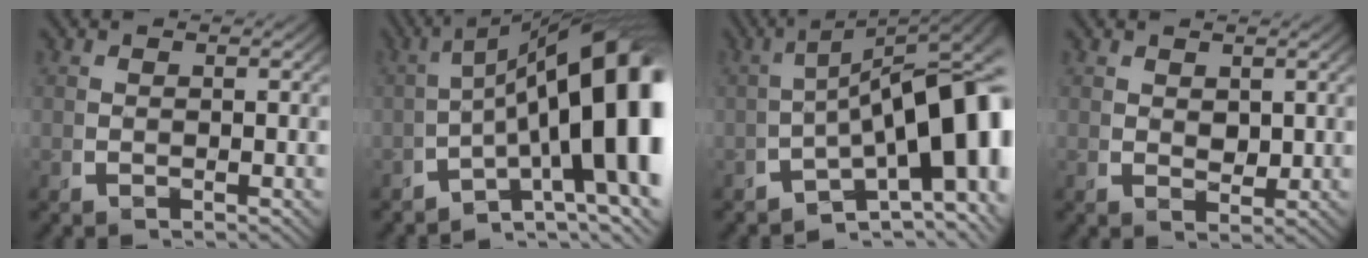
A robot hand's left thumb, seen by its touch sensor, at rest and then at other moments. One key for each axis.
{"total": 21.1, "fx": -1.7, "fy": 12.0, "fz": 17.3, "tx": -0.226, "ty": -0.047, "tz": -0.017}
{"total": 16.2, "fx": -2.3, "fy": 8.6, "fz": 13.6, "tx": -0.198, "ty": -0.045, "tz": -0.016}
{"total": 1.3, "fx": 0.8, "fy": 0.8, "fz": 0.7, "tx": -0.003, "ty": -0.009, "tz": 0.023}